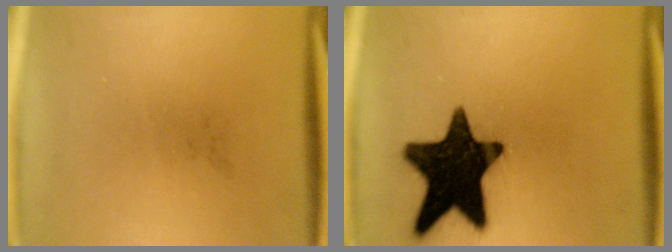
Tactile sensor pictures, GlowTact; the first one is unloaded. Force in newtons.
{"total": 18.2}